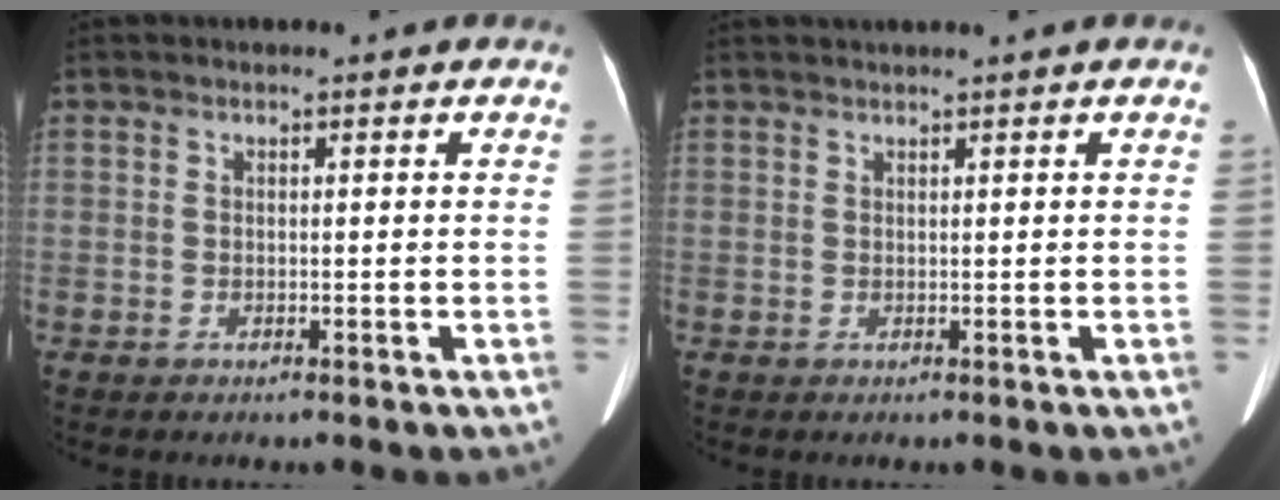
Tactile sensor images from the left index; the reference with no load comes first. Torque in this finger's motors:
{"motor_torque": [0.84, -1.30, 0.03, 0.06]}